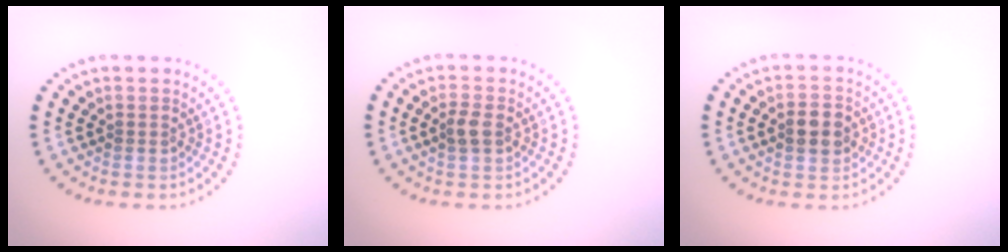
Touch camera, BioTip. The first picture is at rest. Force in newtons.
{"total": 1.6, "press": 1.6, "slide": 0.2}
{"total": 2.8, "press": 2.8, "slide": 0.2}